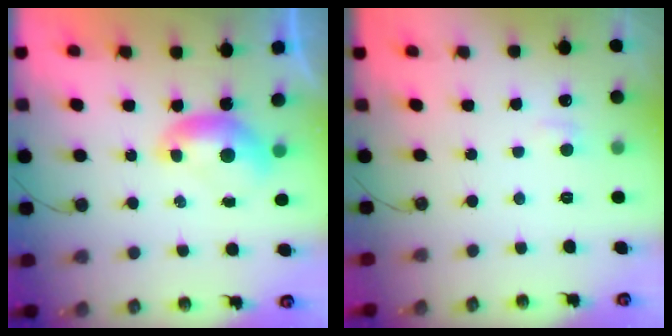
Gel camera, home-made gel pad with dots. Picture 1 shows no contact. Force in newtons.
{"total": 1.2, "press": 1.0, "slide": 0.7}